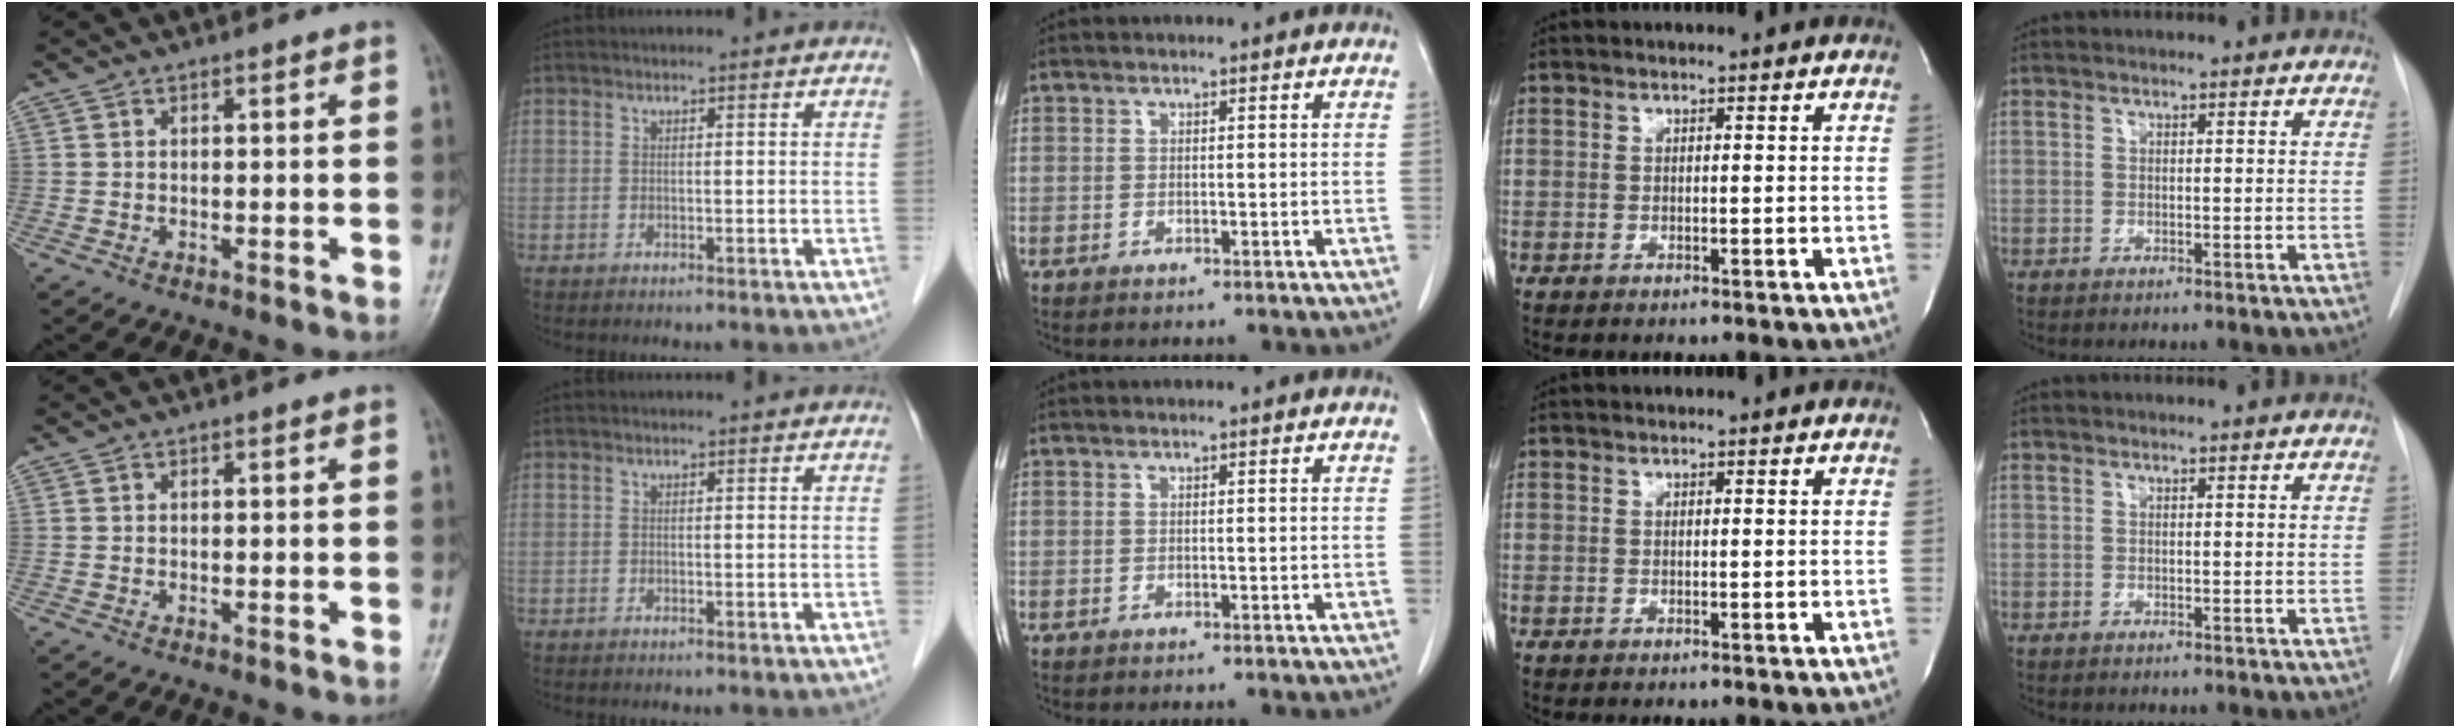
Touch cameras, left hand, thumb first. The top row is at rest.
{}